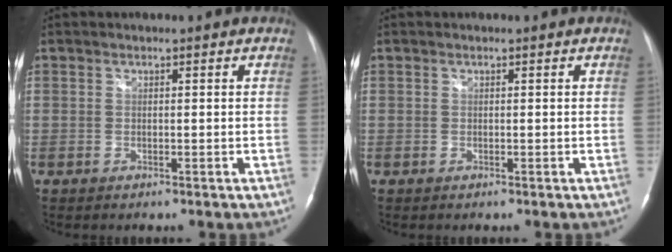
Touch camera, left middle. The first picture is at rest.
{"total": 0.0}